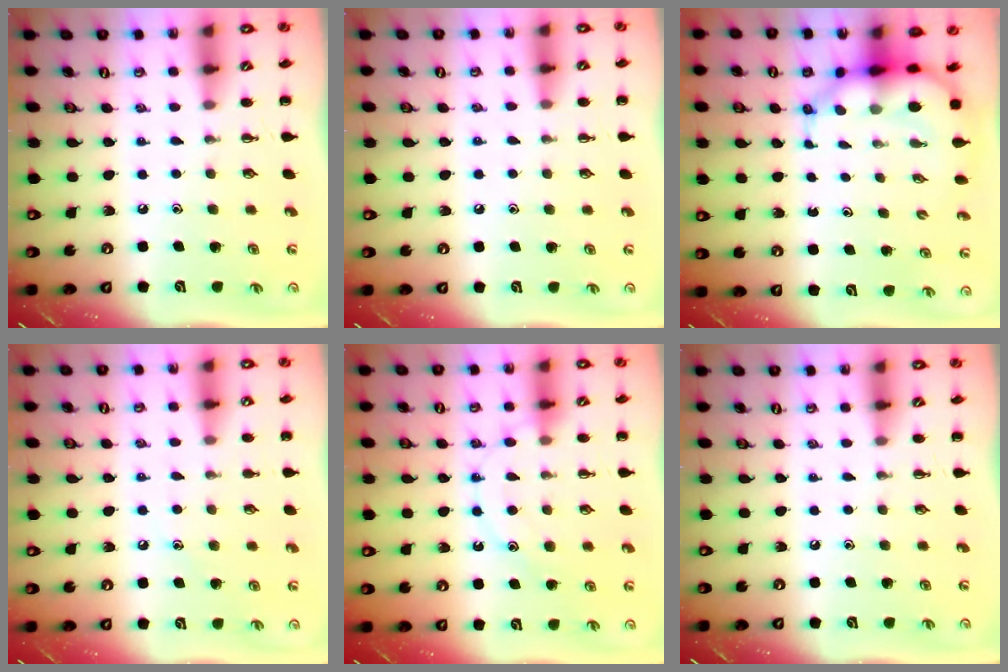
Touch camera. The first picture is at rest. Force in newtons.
{"total": 6.3, "press": 5.9, "slide": 2.4}
{"total": 7.1, "press": 6.7, "slide": 2.3}
{"total": 7.6, "press": 7.3, "slide": 2.1}
{"total": 11.7, "press": 11.7, "slide": 0.7}
{"total": 0.0}